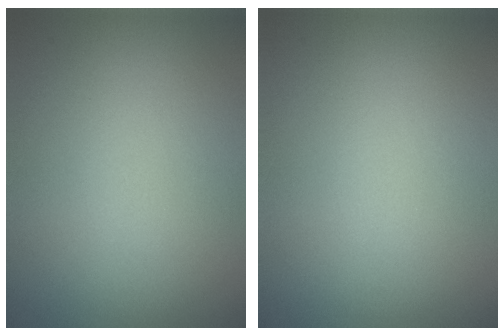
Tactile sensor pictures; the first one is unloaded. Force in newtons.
{"total": 0.0}